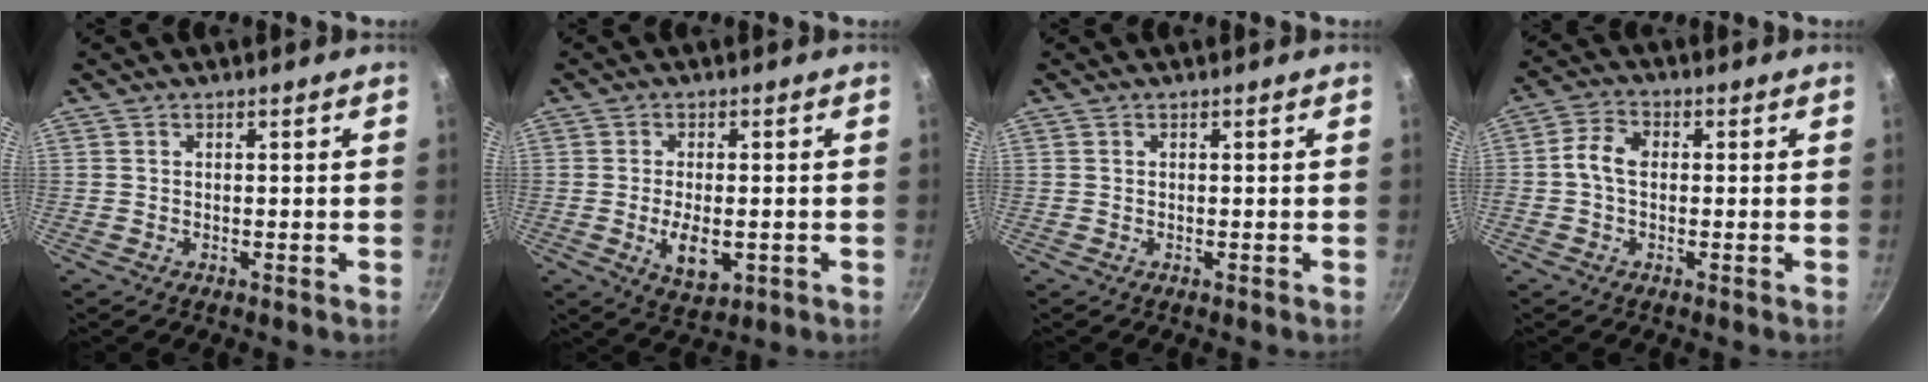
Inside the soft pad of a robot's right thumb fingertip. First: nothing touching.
{"total": 6.7, "force": [-1.3, 3.4, 5.6], "torque": [-0.091, -0.005, -0.012]}
{"total": 0.0}
{"total": 4.9, "force": [-0.1, 3.4, 3.6], "torque": [-0.069, 0.018, -0.014]}